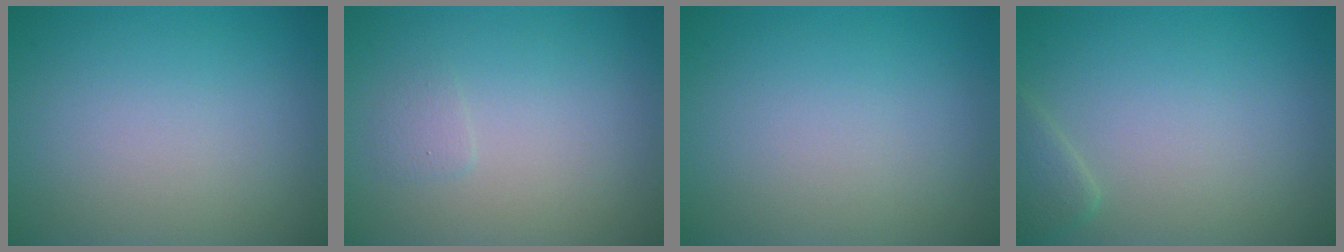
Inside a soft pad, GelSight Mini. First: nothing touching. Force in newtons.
{"total": 0.7, "press": 0.7, "slide": 0.1}
{"total": 0.0}
{"total": 1.5, "press": 1.5, "slide": 0.1}